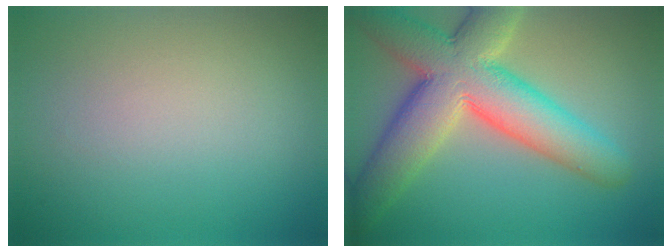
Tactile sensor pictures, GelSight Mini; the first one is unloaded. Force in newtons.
{"total": 11.1, "press": 11.0, "slide": 0.6}